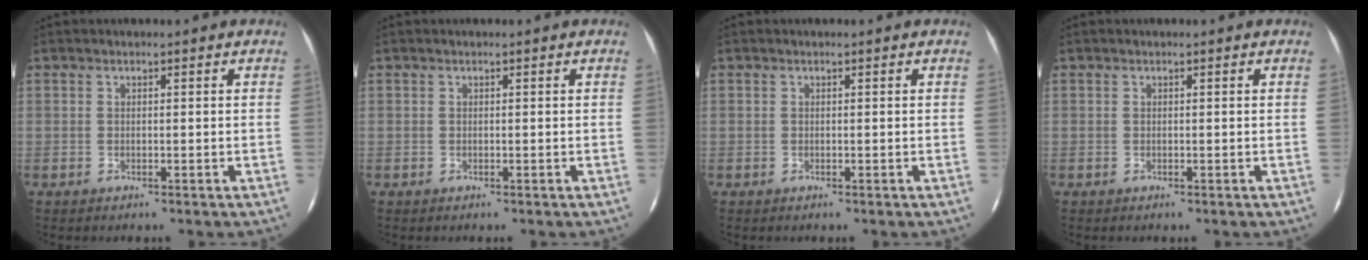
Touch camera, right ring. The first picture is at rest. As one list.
[{"total": 0.0}, {"total": 0.0}, {"total": 0.0}]